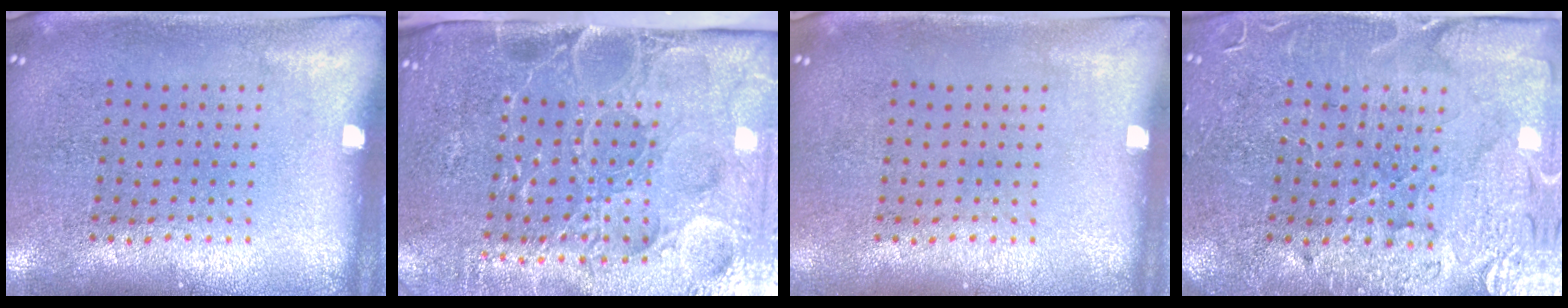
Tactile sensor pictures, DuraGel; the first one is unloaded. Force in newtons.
{"total": 5.0, "press": 4.2, "slide": 2.6}
{"total": 0.0}
{"total": 3.5, "press": 3.4, "slide": 0.9}